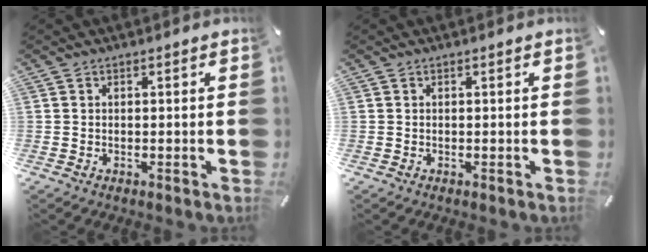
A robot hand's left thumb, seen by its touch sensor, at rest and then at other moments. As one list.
[{"total": 0.0}]